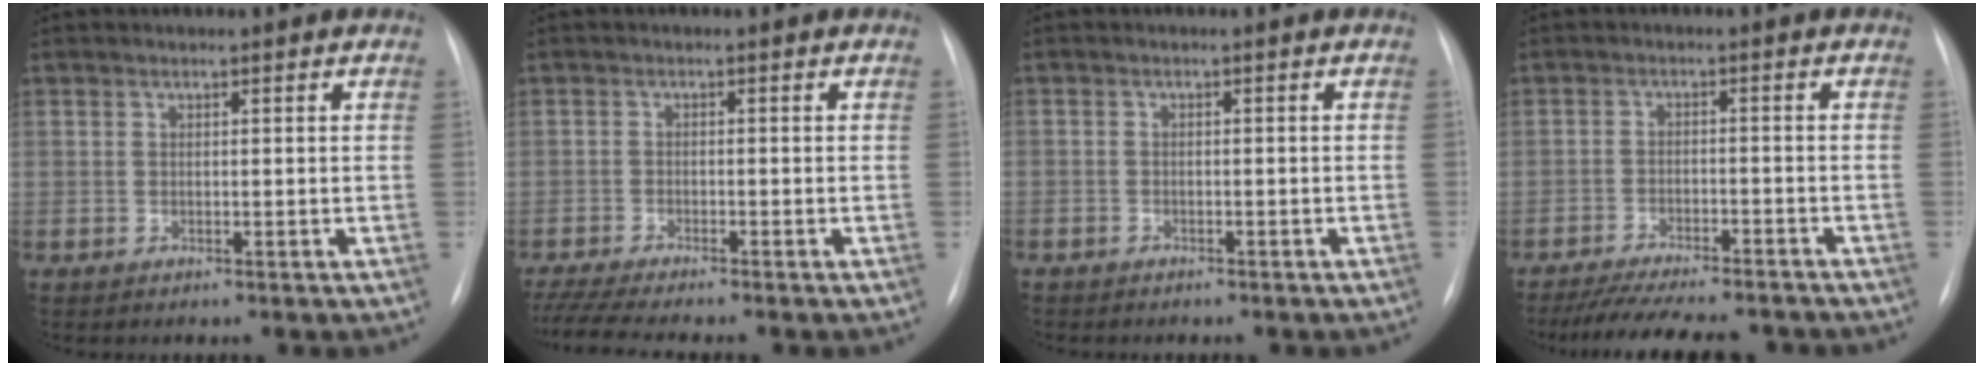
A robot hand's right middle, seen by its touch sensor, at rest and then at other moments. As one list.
[{"total": 8.0, "force": [-6.9, -0.1, 3.9], "torque": [-0.066, -0.017, -0.113]}, {"total": 2.4, "force": [-1.9, 1.1, 0.9], "torque": [-0.014, 0.000, -0.017]}, {"total": 14.5, "force": [-13.0, 2.6, 6.0], "torque": [-0.108, -0.011, -0.180]}]